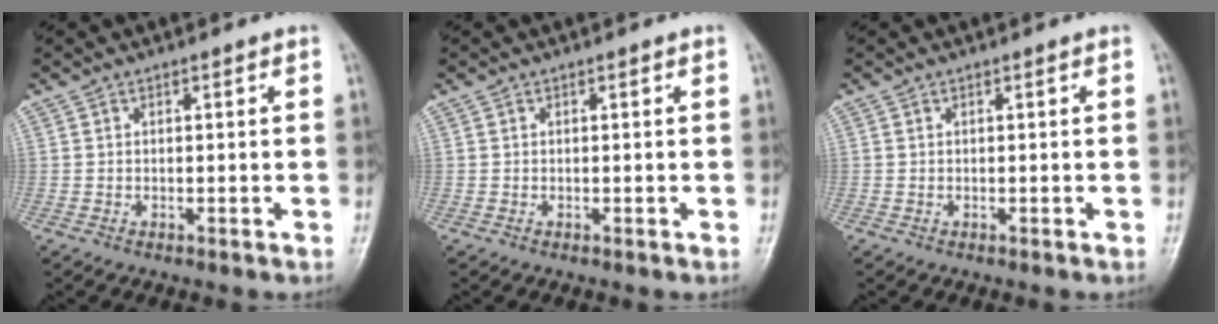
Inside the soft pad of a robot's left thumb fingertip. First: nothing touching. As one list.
[{"total": 0.0}, {"total": 0.0}]